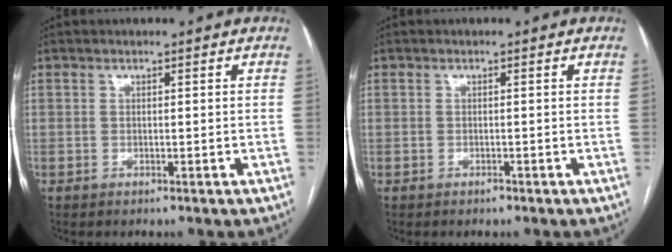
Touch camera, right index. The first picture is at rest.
{"total": 0.0}